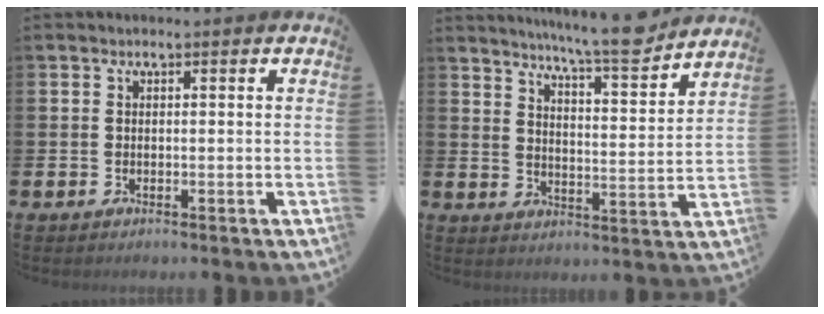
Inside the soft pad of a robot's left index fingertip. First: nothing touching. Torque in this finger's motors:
{"motor_torque": [0.75, -0.93, 0.66, 0.21]}